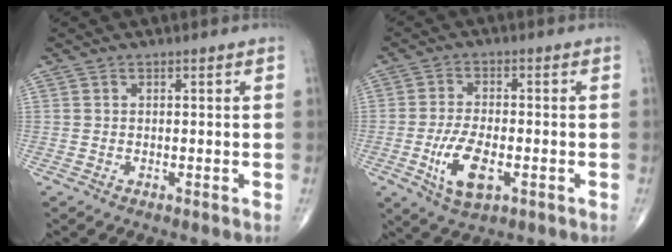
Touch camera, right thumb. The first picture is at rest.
{"total": 8.7, "force": [-2.7, 4.0, 7.3], "torque": [-0.140, 0.001, -0.045]}